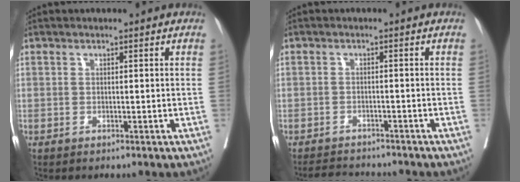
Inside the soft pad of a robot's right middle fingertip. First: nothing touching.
{"total": 5.0, "force": [-4.7, 1.3, 0.7], "torque": [-0.005, -0.007, -0.073]}